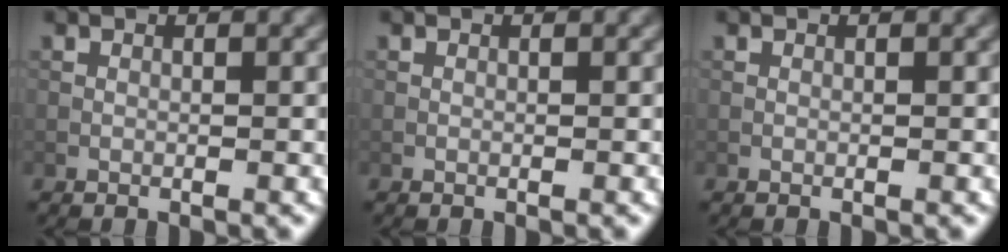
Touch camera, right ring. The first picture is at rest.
{"total": 0.0}
{"total": 0.0}